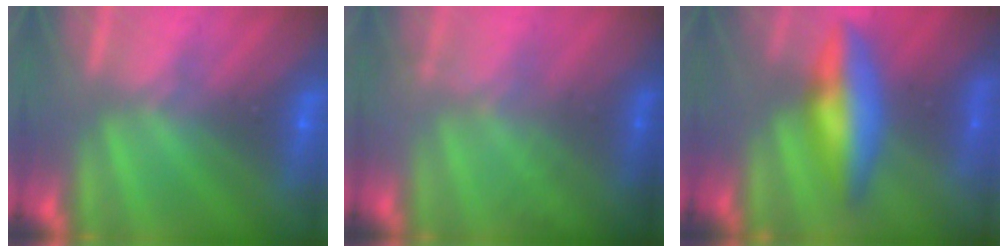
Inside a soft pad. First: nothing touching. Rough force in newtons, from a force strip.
{"total": 1.7}
{"total": 7.5}